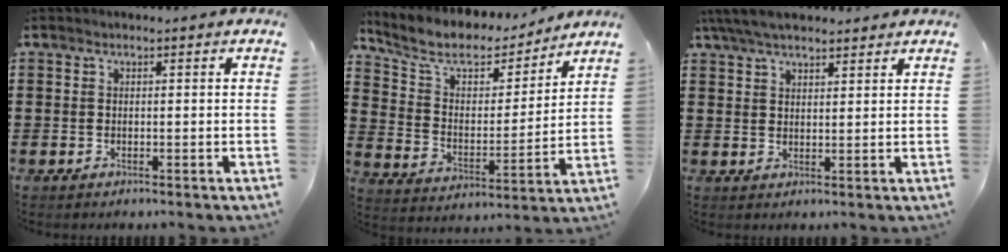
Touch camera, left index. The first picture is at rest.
{"total": 7.9, "force": [6.4, 3.4, 3.2], "torque": [-0.096, -0.035, 0.108]}
{"total": 5.2, "force": [4.4, 1.3, 2.4], "torque": [-0.058, -0.002, 0.083]}